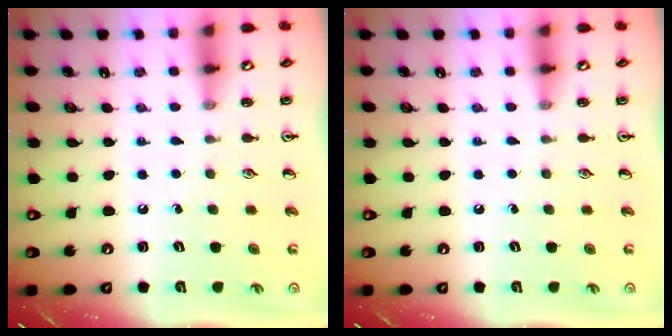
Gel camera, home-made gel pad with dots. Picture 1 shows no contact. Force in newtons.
{"total": 0.0}